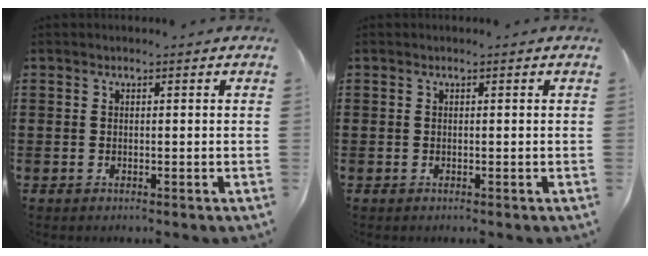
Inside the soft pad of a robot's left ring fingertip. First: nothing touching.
{"total": 0.0}